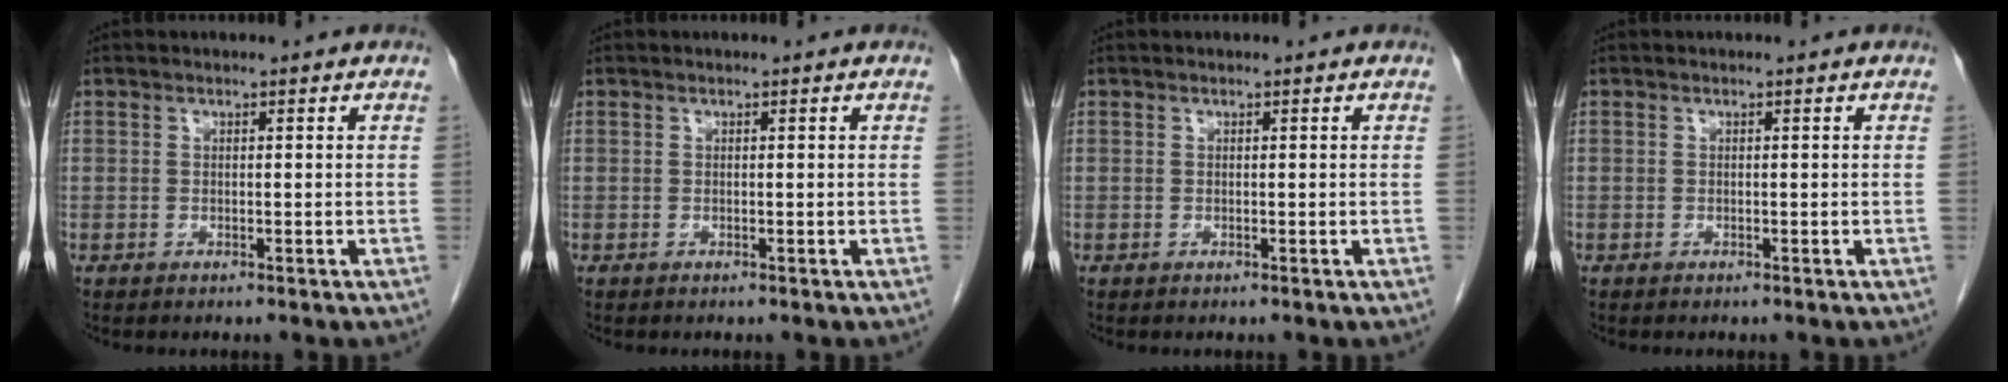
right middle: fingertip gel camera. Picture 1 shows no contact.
{"total": 0.0}
{"total": 0.0}
{"total": 0.0}